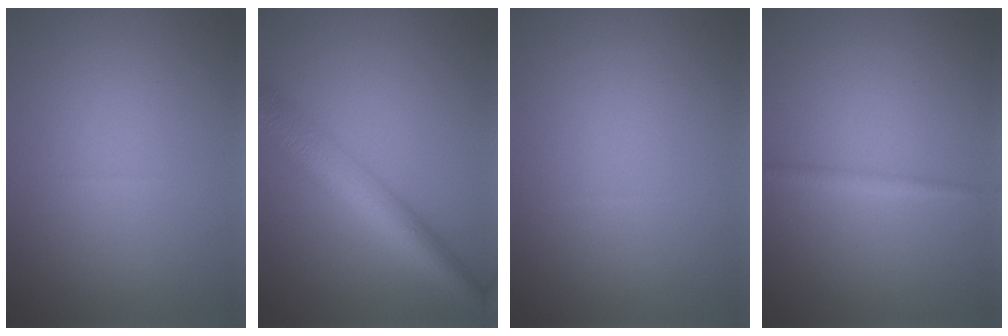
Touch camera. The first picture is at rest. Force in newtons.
{"total": 6.4, "press": 6.4, "slide": 0.1}
{"total": 0.0}
{"total": 0.9, "press": 0.9, "slide": 0.1}